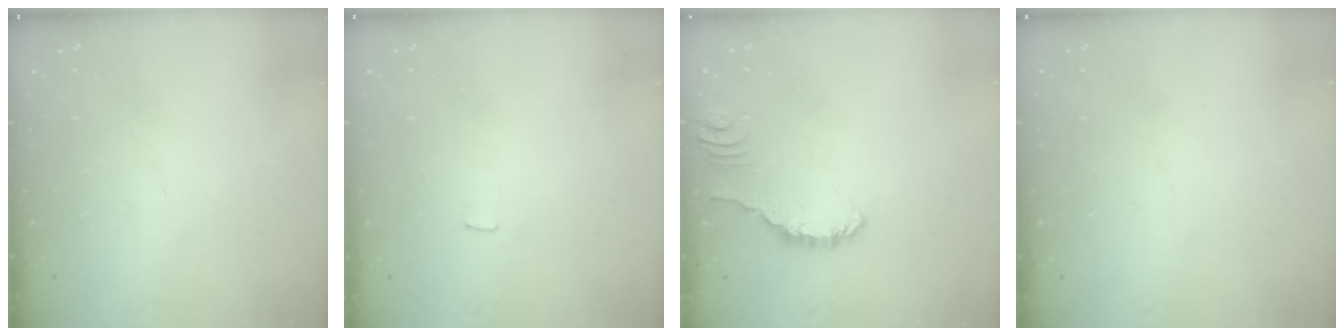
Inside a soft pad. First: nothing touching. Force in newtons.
{"total": 1.5, "press": 1.4, "slide": 0.3}
{"total": 1.4, "press": 1.4, "slide": 0.3}
{"total": 0.0}